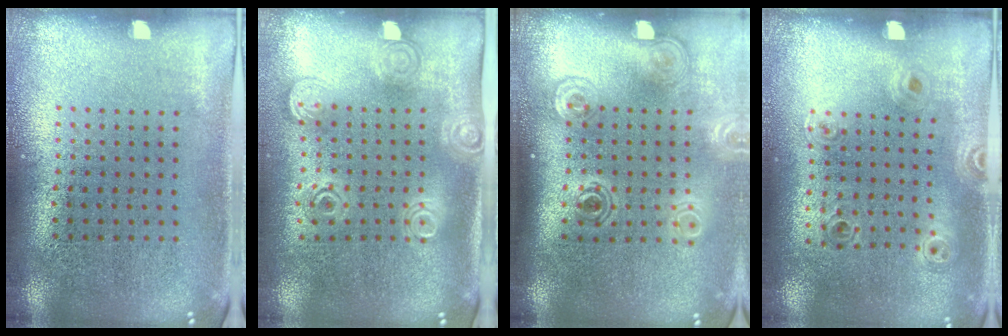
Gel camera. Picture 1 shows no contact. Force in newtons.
{"total": 1.7, "press": 1.4, "slide": 1.0}
{"total": 1.8, "press": 1.3, "slide": 1.2}
{"total": 0.9, "press": 0.9, "slide": 0.2}